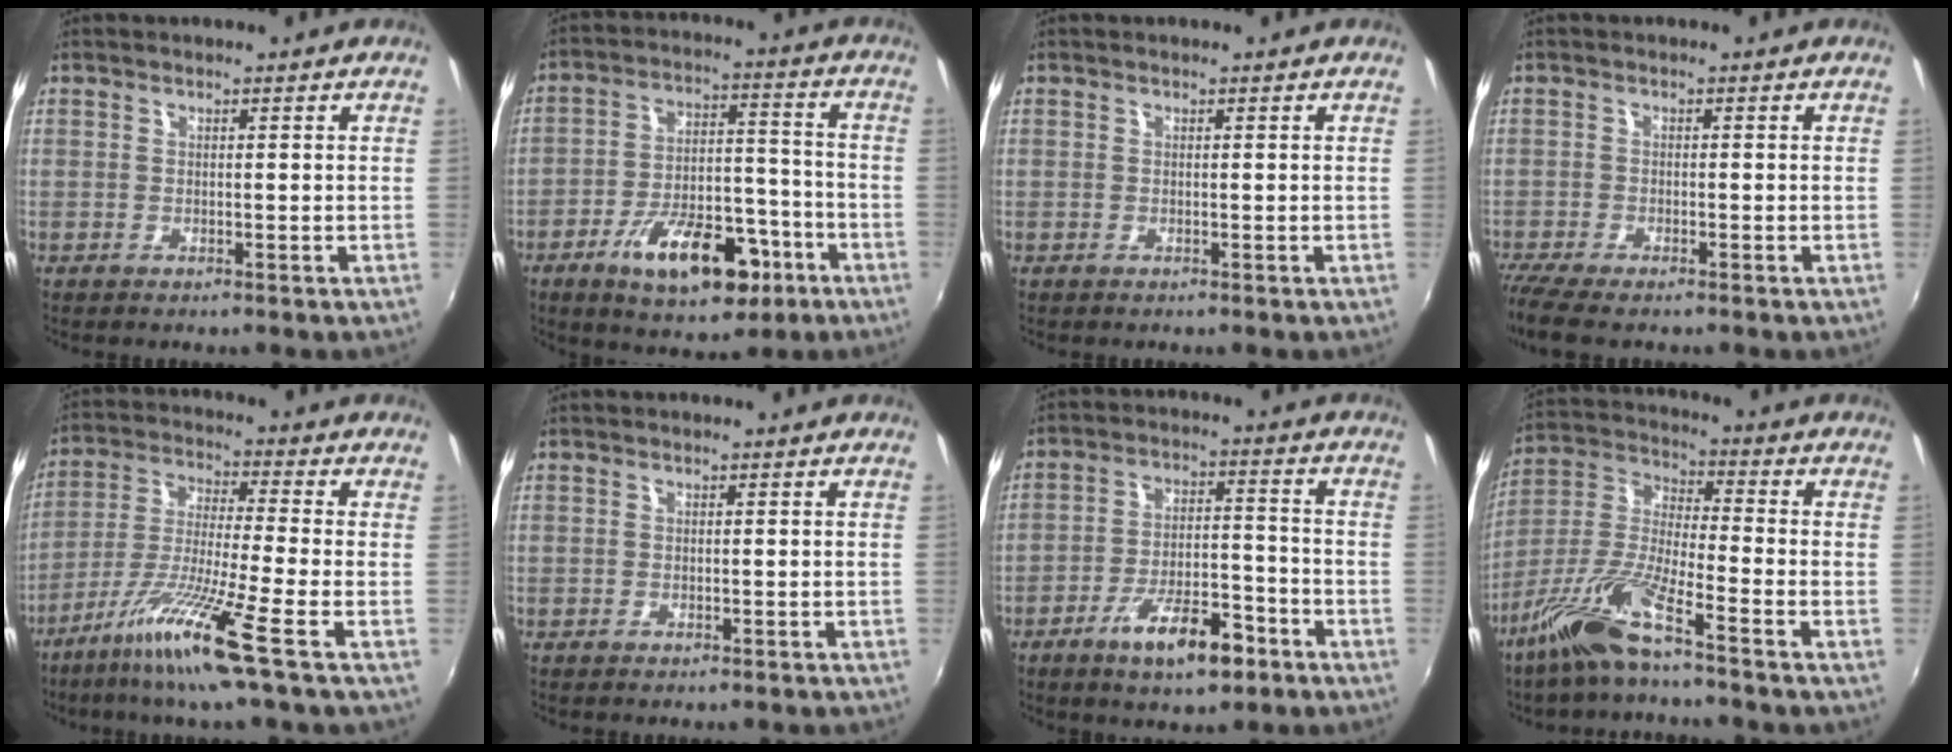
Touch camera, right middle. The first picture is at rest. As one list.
[{"total": 15.9, "force": [-8.6, 7.5, 11.1], "torque": [-0.195, 0.013, -0.126]}, {"total": 0.0}, {"total": 5.7, "force": [-4.8, 0.8, 3.0], "torque": [-0.080, -0.030, -0.091]}, {"total": 11.5, "force": [-7.2, -1.7, 8.8], "torque": [-0.190, -0.015, -0.135]}, {"total": 0.6, "force": [-0.5, 0.2, 0.2], "torque": [-0.005, -0.002, -0.008]}, {"total": 10.7, "force": [-6.5, 3.7, 7.7], "torque": [-0.142, 0.005, -0.101]}, {"total": 10.8, "force": [-7.6, 0.5, 7.7], "torque": [-0.167, 0.003, -0.154]}]